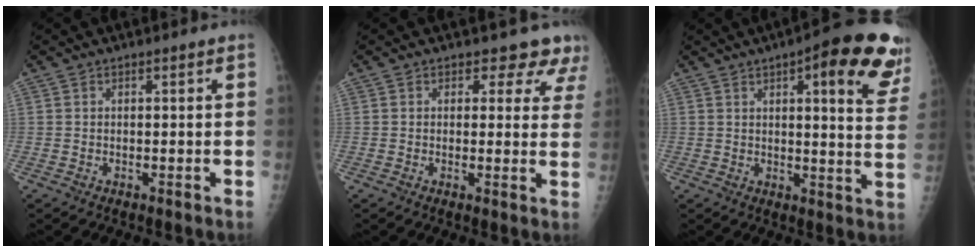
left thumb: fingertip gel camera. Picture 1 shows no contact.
{"total": 6.1, "force": [5.0, 3.4, 0.9], "torque": [0.034, -0.021, 0.032]}
{"total": 18.4, "force": [9.6, 4.9, 14.9], "torque": [-0.158, -0.033, 0.105]}